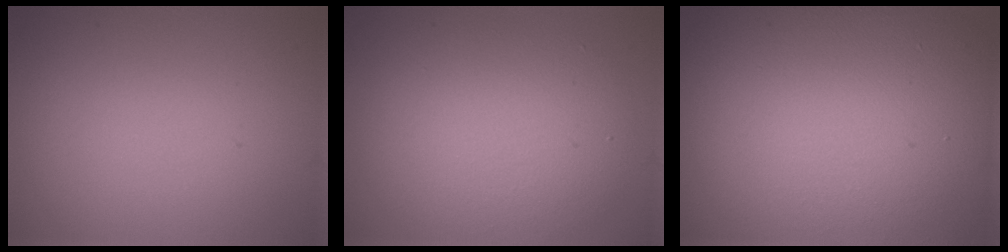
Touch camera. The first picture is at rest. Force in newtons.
{"total": 5.9, "press": 5.9, "slide": 0.5}
{"total": 18.5, "press": 18.5, "slide": 0.7}